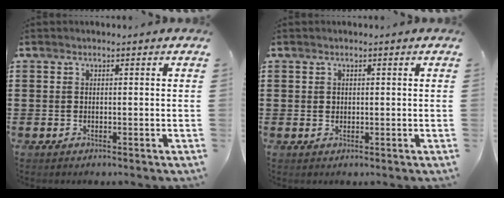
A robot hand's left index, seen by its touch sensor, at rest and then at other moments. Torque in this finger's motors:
{"motor_torque": [0.25, 0.16, 0.15, 0.00]}